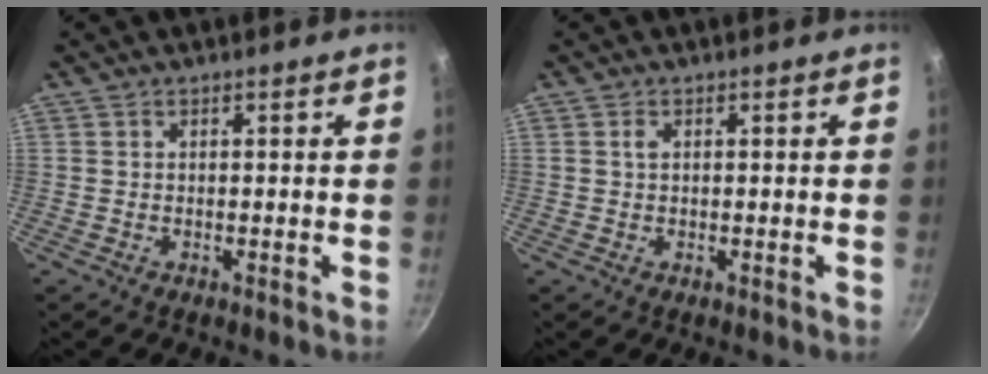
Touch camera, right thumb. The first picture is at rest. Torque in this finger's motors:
{"motor_torque": [-0.16, -0.07, -0.08, 0.43, 0.08]}